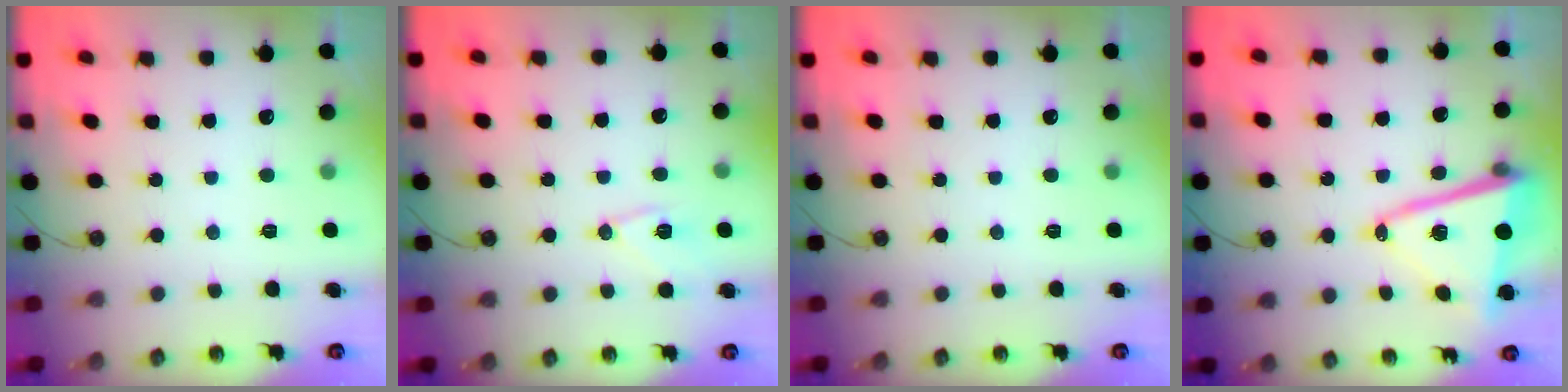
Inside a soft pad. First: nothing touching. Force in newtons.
{"total": 9.5, "press": 9.5, "slide": 0.7}
{"total": 0.0}
{"total": 15.1, "press": 15.0, "slide": 1.8}